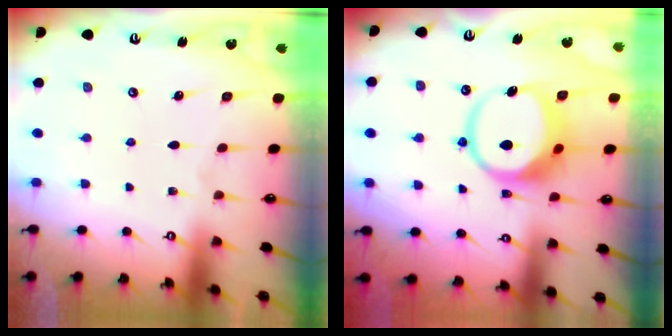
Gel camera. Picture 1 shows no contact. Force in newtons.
{"total": 10.6, "press": 10.5, "slide": 1.2}